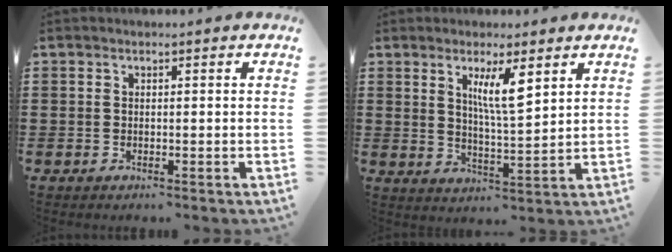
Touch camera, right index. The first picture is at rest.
{"total": 6.2, "force": [3.1, 1.0, 5.3], "torque": [-0.105, -0.001, 0.049]}